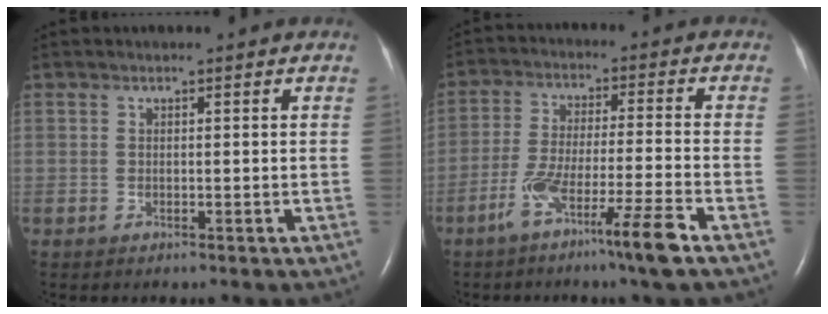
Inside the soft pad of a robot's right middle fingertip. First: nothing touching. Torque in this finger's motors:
{"motor_torque": [1.08, -1.06, 0.18, 0.14]}